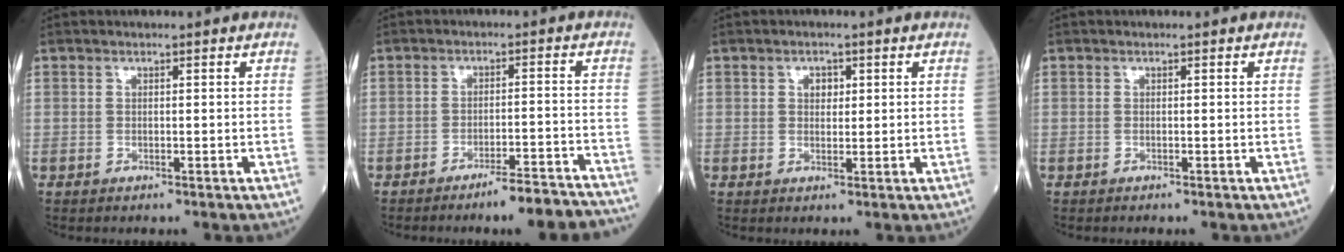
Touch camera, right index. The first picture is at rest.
{"total": 8.4, "force": [-7.4, 0.3, 4.0], "torque": [-0.036, 0.007, -0.109]}
{"total": 2.0, "force": [0.7, 1.4, 1.3], "torque": [-0.017, 0.002, 0.009]}
{"total": 0.0}